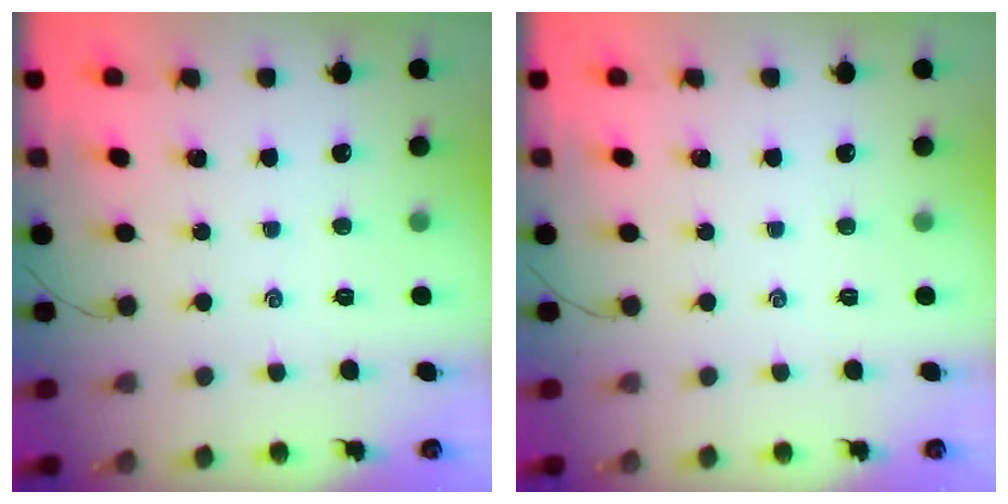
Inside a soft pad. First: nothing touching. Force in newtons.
{"total": 0.0}